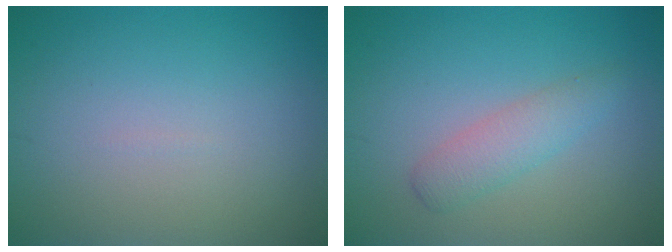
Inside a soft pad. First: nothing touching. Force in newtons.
{"total": 2.4, "press": 2.4, "slide": 0.1}